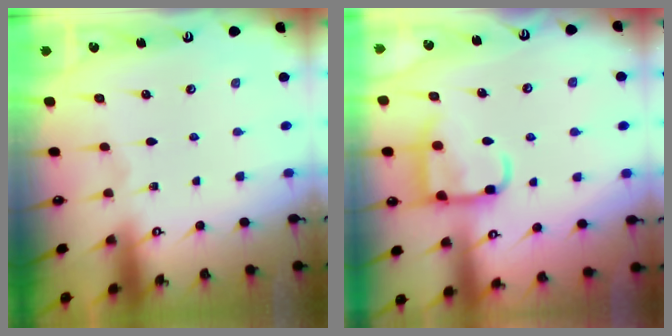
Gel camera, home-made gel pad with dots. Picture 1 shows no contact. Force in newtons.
{"total": 12.4, "press": 12.3, "slide": 1.4}